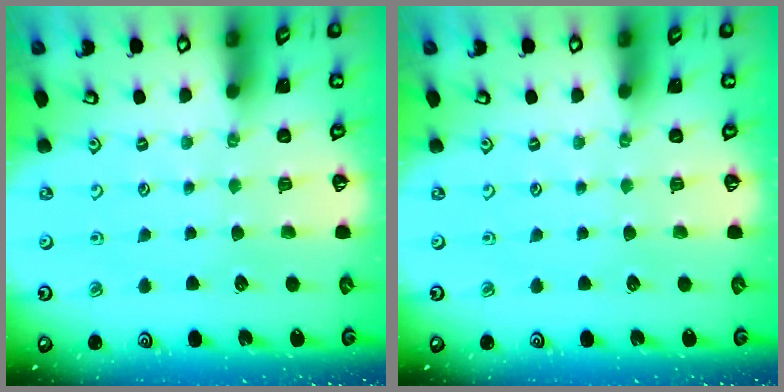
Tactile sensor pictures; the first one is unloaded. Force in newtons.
{"total": 0.0}